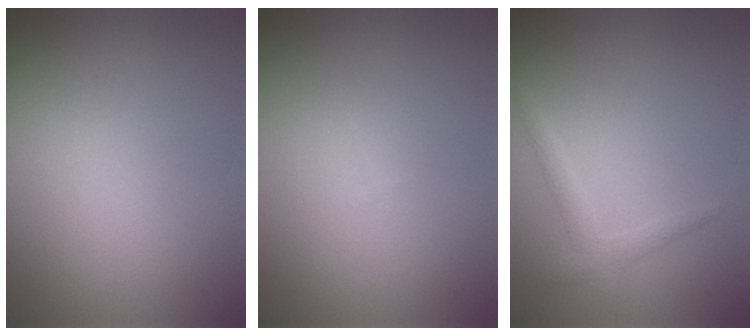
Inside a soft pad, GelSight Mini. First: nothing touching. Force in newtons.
{"total": 0.0}
{"total": 1.6, "press": 1.6, "slide": 0.1}